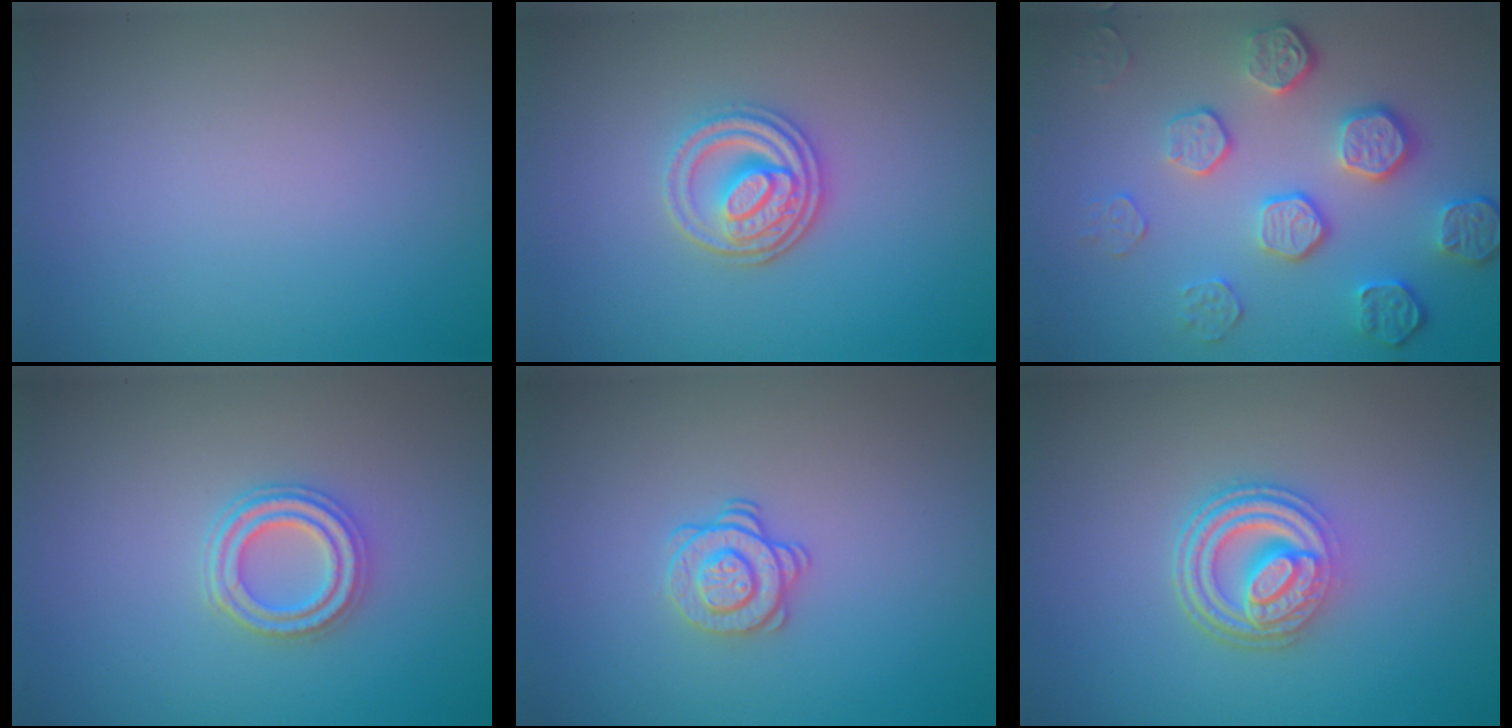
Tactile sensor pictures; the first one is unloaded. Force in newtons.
{"total": 3.4, "press": 3.0, "slide": 1.7}
{"total": 5.3, "press": 4.0, "slide": 3.5}
{"total": 2.9, "press": 2.5, "slide": 1.4}
{"total": 2.1, "press": 1.7, "slide": 1.2}
{"total": 4.8, "press": 3.6, "slide": 3.1}